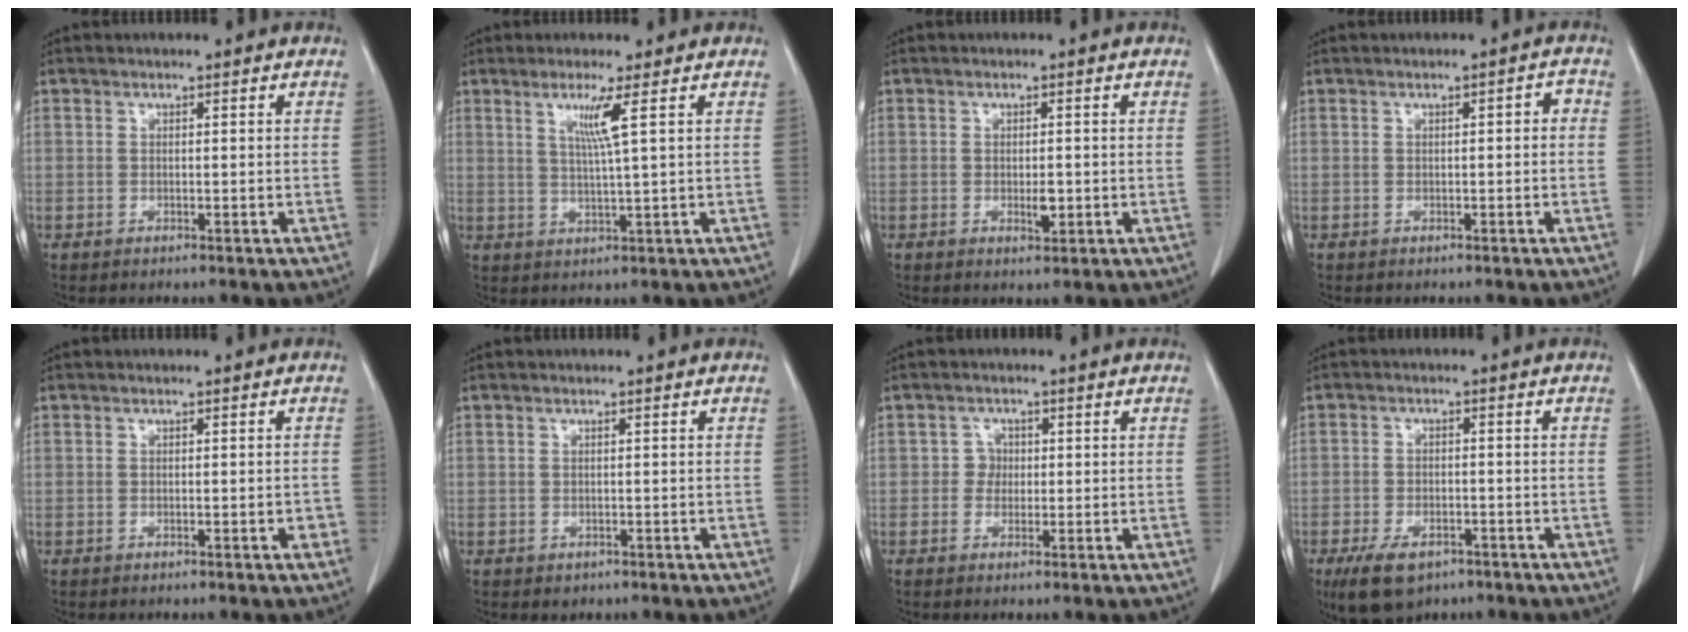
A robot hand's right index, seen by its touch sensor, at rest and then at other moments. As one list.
[{"total": 4.2, "force": [1.7, -1.3, 3.6], "torque": [-0.074, -0.009, 0.035]}, {"total": 1.9, "force": [-0.4, 0.8, 1.7], "torque": [-0.029, -0.002, -0.002]}, {"total": 1.4, "force": [0.0, 0.5, 1.3], "torque": [-0.013, 0.006, -0.001]}, {"total": 1.0, "force": [-0.4, 0.2, 0.8], "torque": [-0.008, 0.002, -0.005]}, {"total": 0.9, "force": [-0.4, 0.8, 0.2], "torque": [-0.003, 0.003, 0.000]}, {"total": 1.8, "force": [0.0, 1.8, 0.4], "torque": [0.000, 0.005, -0.003]}, {"total": 7.4, "force": [-4.8, 3.7, 4.2], "torque": [-0.077, -0.005, -0.073]}]